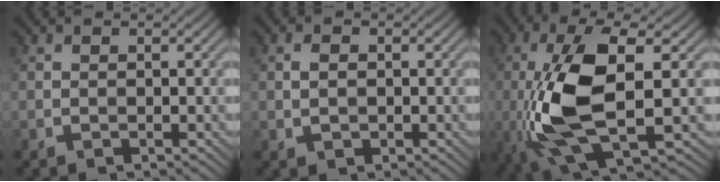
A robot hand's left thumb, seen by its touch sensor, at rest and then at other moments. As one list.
[{"total": 1.7, "force": [-0.1, 1.2, 1.2], "torque": [-0.027, 0.001, -0.001]}, {"total": 11.5, "force": [-1.6, 3.9, 10.7], "torque": [-0.232, 0.000, -0.030]}]